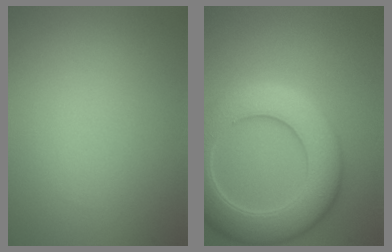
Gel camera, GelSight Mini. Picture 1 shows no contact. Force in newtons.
{"total": 8.5, "press": 8.4, "slide": 0.5}